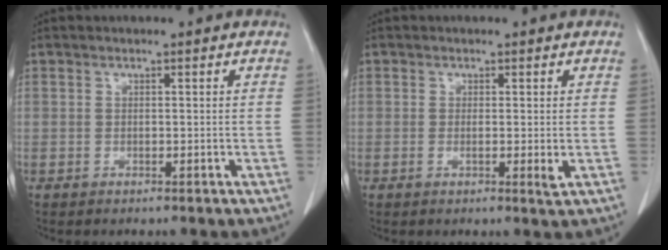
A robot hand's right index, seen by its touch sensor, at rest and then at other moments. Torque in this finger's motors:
{"motor_torque": [-0.13, 0.18, -0.02, 0.00]}